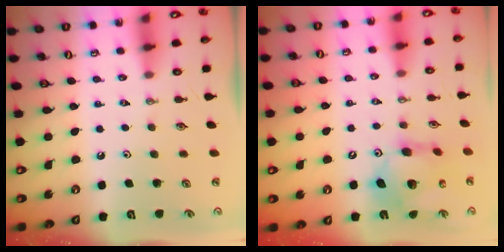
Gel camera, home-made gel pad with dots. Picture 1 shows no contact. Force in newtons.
{"total": 13.7, "press": 13.6, "slide": 1.4}